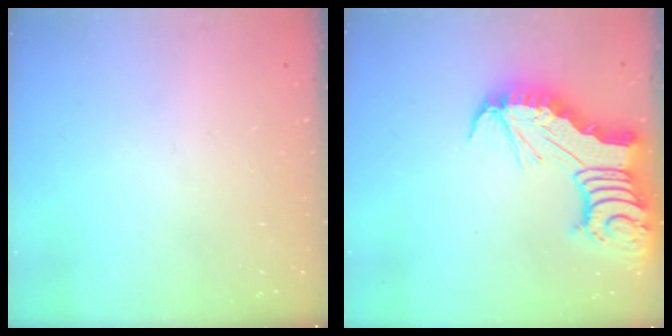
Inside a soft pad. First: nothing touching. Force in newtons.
{"total": 11.4, "press": 11.3, "slide": 1.4}